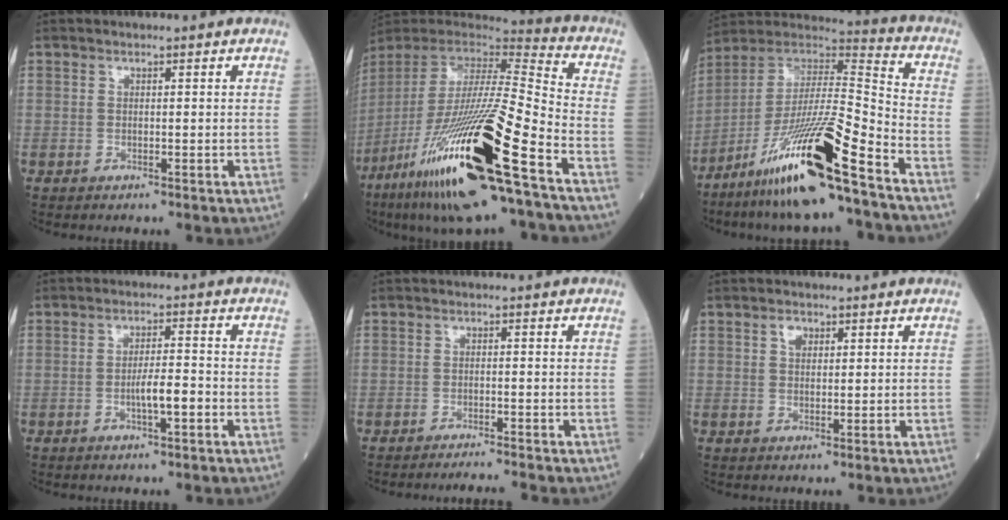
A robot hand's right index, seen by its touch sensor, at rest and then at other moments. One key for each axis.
{"total": 29.8, "fx": -15.1, "fy": 2.2, "fz": 25.6, "tx": -0.506, "ty": -0.077, "tz": -0.284}
{"total": 20.8, "fx": -12.9, "fy": 1.0, "fz": 16.3, "tx": -0.315, "ty": -0.029, "tz": -0.238}
{"total": 4.1, "fx": -1.4, "fy": 0.5, "fz": 3.8, "tx": -0.066, "ty": 0.002, "tz": -0.025}
{"total": 3.5, "fx": -3.3, "fy": -0.7, "fz": 1.0, "tx": -0.012, "ty": -0.012, "tz": -0.049}
{"total": 1.9, "fx": 0.9, "fy": 1.2, "fz": 1.1, "tx": -0.020, "ty": 0.002, "tz": 0.016}